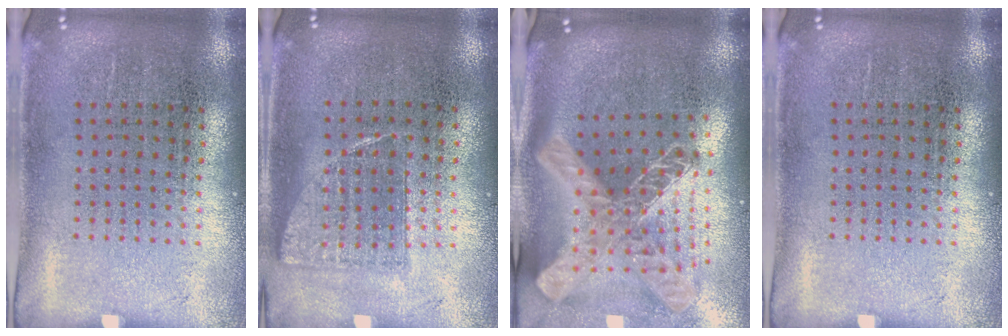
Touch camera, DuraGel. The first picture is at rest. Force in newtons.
{"total": 0.7, "press": 0.7, "slide": 0.2}
{"total": 2.9, "press": 2.0, "slide": 2.1}
{"total": 0.0}